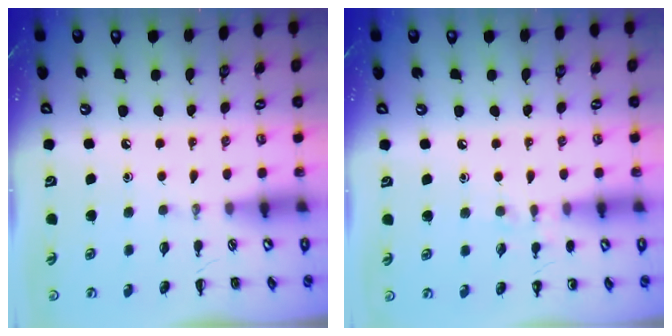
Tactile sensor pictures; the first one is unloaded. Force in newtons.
{"total": 6.3, "press": 6.0, "slide": 1.9}